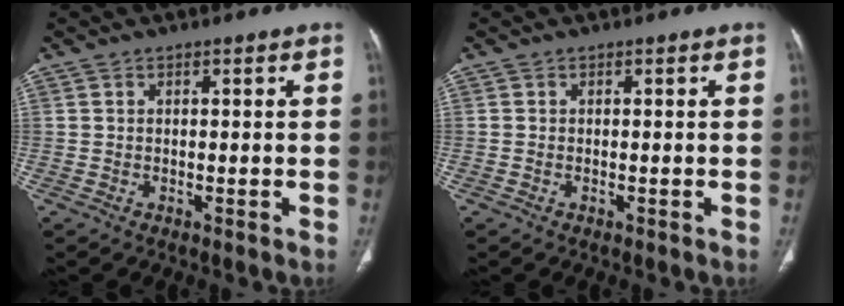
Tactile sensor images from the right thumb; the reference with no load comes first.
{"total": 0.0}